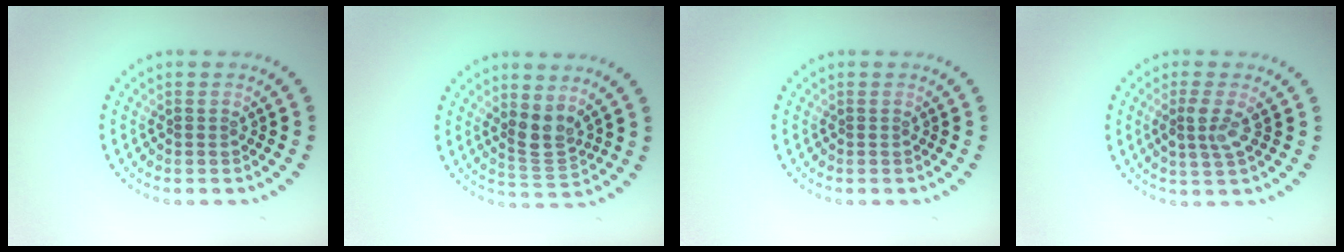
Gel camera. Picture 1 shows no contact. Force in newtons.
{"total": 2.7, "press": 2.2, "slide": 1.6}
{"total": 0.0}
{"total": 2.3, "press": 2.0, "slide": 1.2}